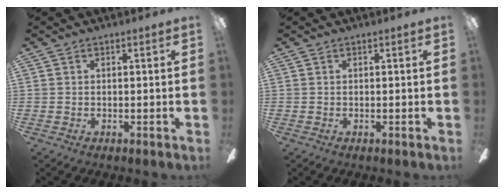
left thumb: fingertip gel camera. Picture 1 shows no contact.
{"total": 0.0}